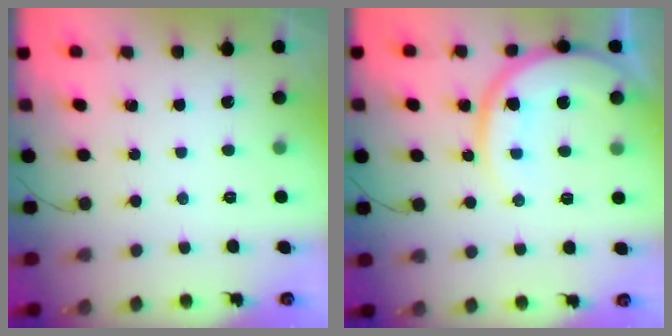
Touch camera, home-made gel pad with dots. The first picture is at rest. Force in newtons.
{"total": 13.5, "press": 13.4, "slide": 1.6}